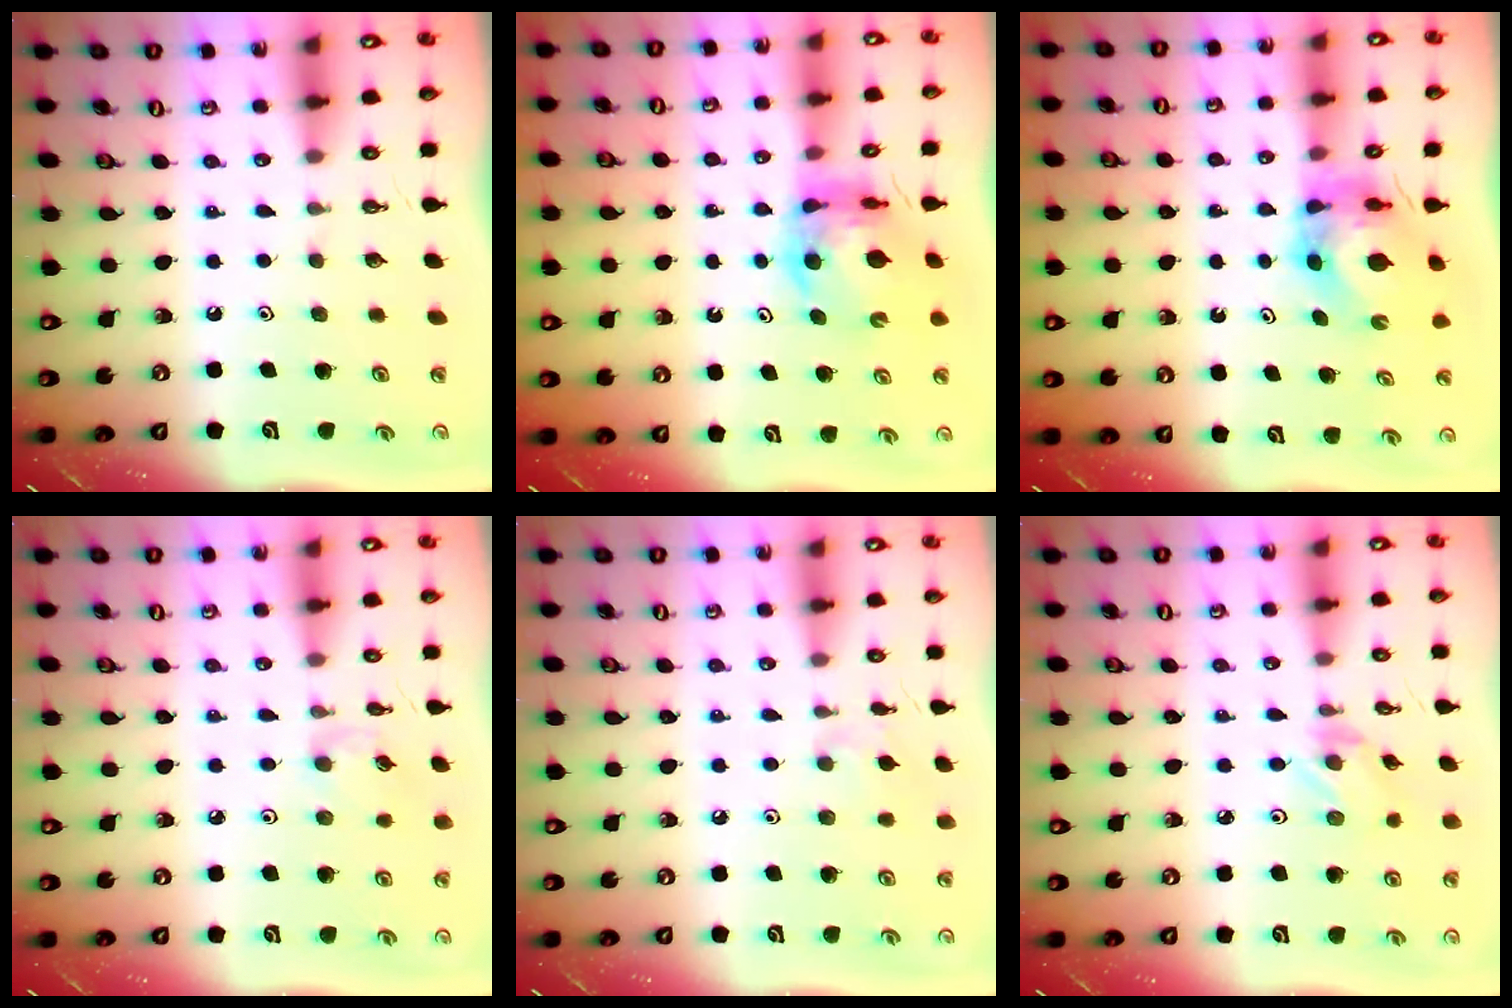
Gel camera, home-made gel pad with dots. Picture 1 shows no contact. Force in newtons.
{"total": 10.3, "press": 10.2, "slide": 1.2}
{"total": 6.3, "press": 6.3, "slide": 0.6}
{"total": 2.7, "press": 2.6, "slide": 0.5}
{"total": 4.8, "press": 4.8, "slide": 0.7}
{"total": 2.1, "press": 2.1, "slide": 0.3}